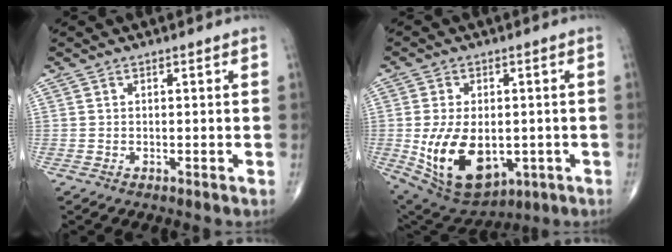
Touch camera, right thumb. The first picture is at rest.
{"total": 16.9, "force": [-3.0, 10.3, 13.0], "torque": [-0.221, -0.009, -0.019]}